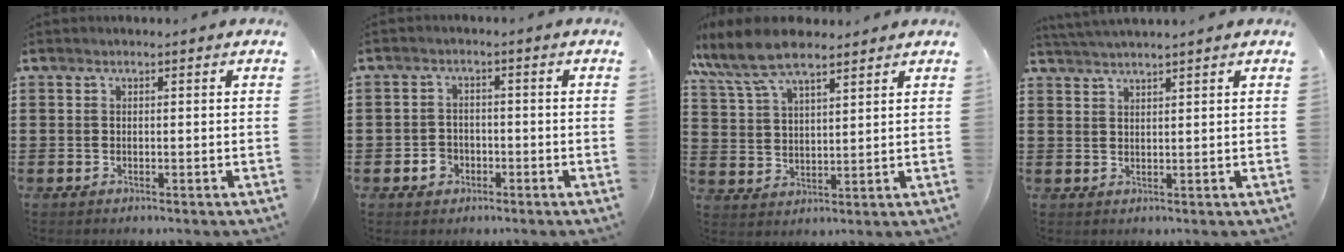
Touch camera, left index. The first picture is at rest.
{"total": 2.5, "force": [-1.4, 2.0, 0.8], "torque": [-0.019, 0.002, -0.030]}
{"total": 8.4, "force": [6.9, 2.4, 4.2], "torque": [-0.104, -0.013, 0.126]}
{"total": 2.1, "force": [2.0, -0.5, 0.4], "torque": [-0.011, 0.000, 0.040]}